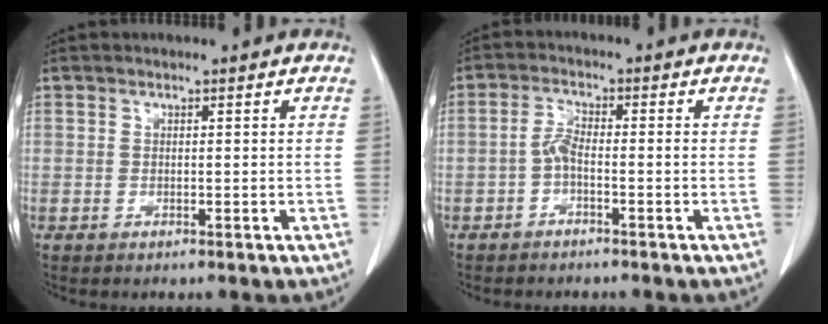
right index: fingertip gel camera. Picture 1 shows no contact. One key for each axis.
{"total": 2.6, "fx": -1.2, "fy": 0.5, "fz": 2.3, "tx": -0.047, "ty": 0.007, "tz": -0.025}